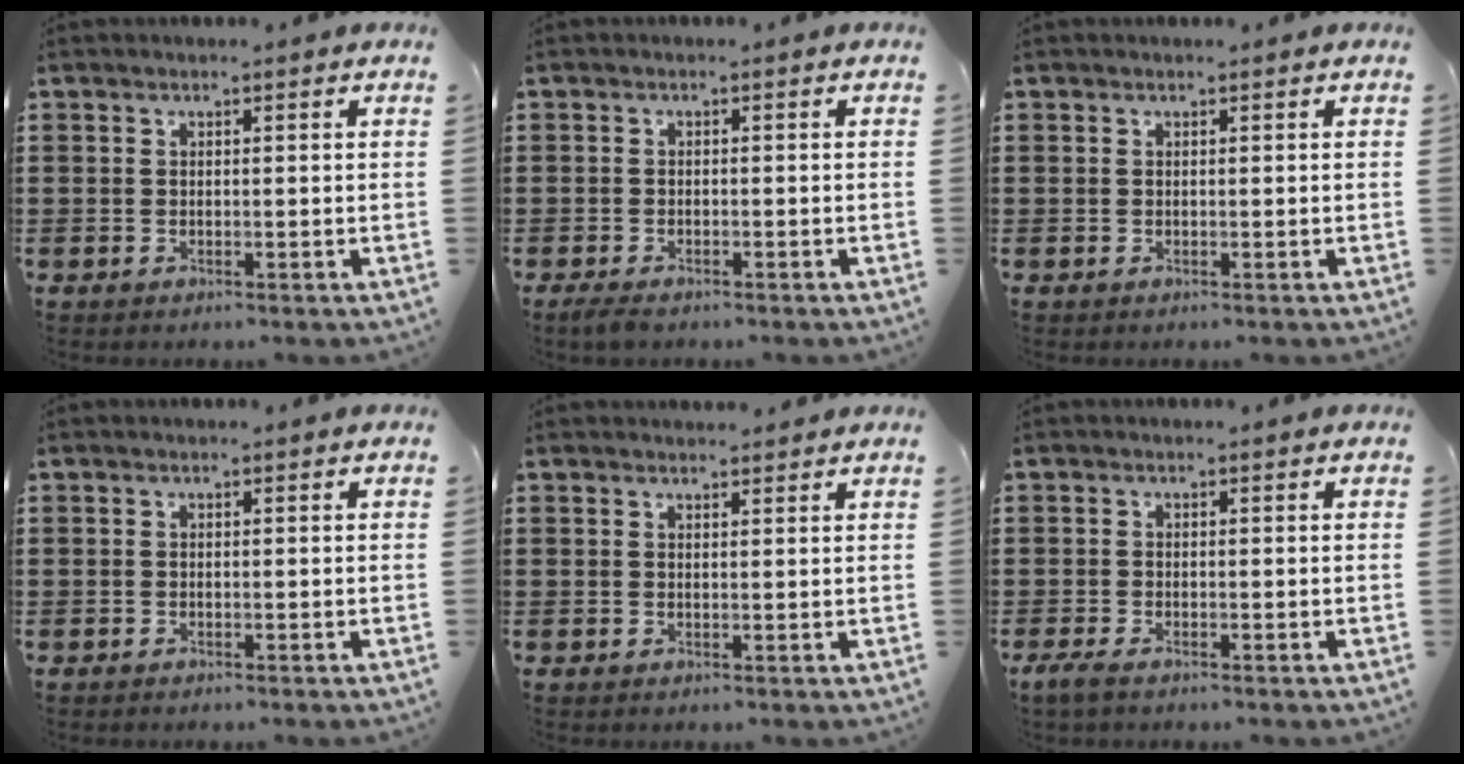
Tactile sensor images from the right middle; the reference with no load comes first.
{"total": 1.3, "force": [-1.0, 0.4, 0.6], "torque": [-0.021, -0.004, -0.023]}
{"total": 0.0}
{"total": 0.0}
{"total": 1.1, "force": [1.0, 0.2, 0.1], "torque": [0.004, -0.003, 0.018]}
{"total": 1.5, "force": [-0.9, 0.3, 1.1], "torque": [-0.035, -0.006, -0.022]}